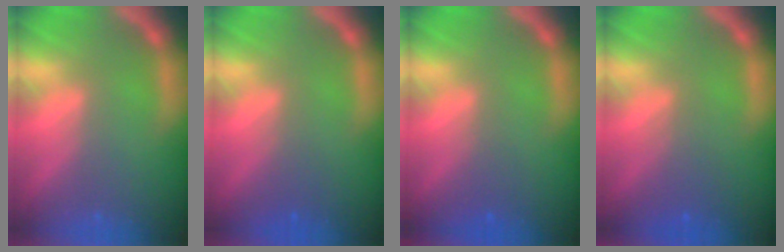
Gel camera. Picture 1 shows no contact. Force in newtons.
{"total": 1.5}
{"total": 1.5}
{"total": 2.4}